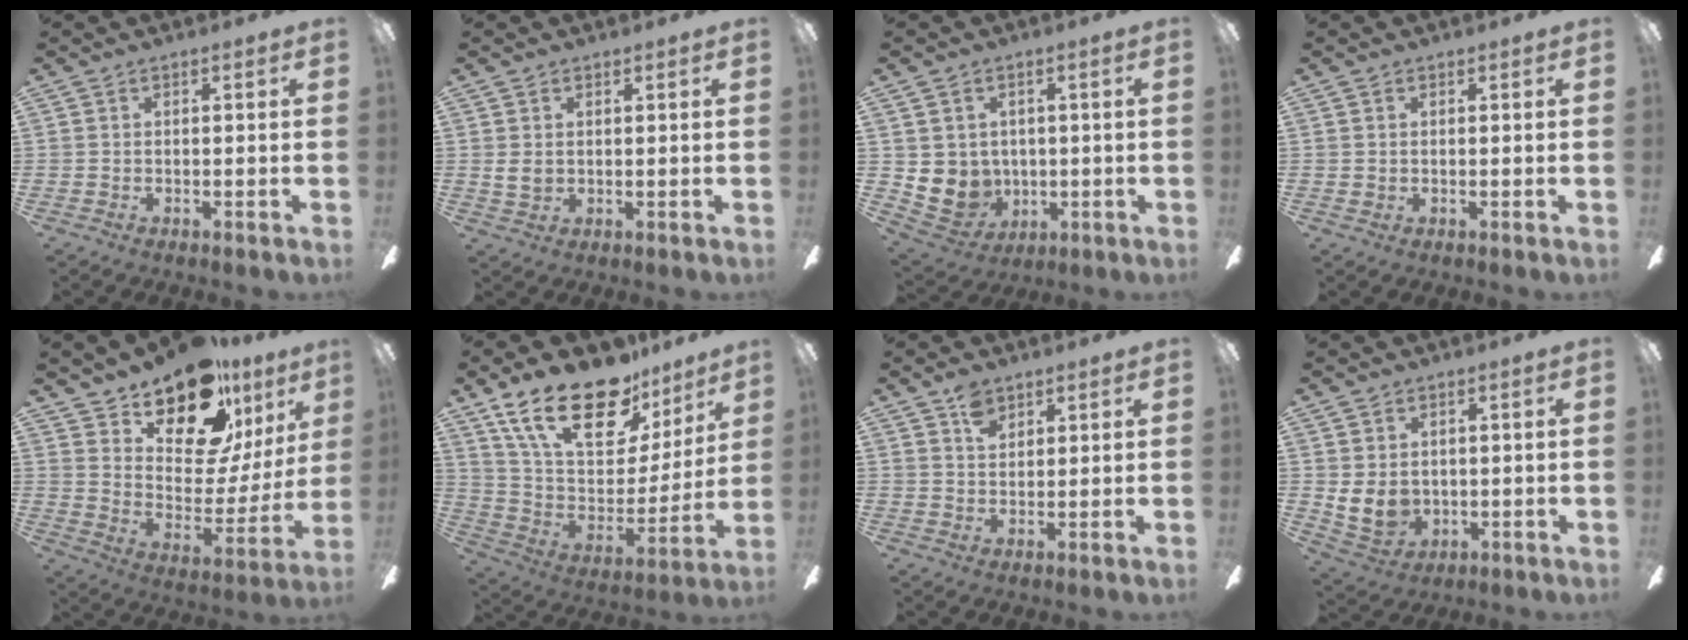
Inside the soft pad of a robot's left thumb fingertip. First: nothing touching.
{"total": 3.1, "force": [1.0, 2.3, 1.8], "torque": [-0.042, 0.002, 0.017]}
{"total": 6.5, "force": [1.4, 6.3, 0.7], "torque": [-0.043, -0.012, 0.038]}
{"total": 0.8, "force": [0.5, 0.6, 0.0], "torque": [0.000, 0.004, 0.010]}
{"total": 19.4, "force": [14.5, 9.1, 9.0], "torque": [-0.145, -0.107, 0.257]}
{"total": 23.6, "force": [16.1, 10.5, 13.7], "torque": [-0.239, -0.096, 0.288]}
{"total": 4.5, "force": [3.1, 2.7, 1.9], "torque": [-0.029, -0.006, 0.055]}
{"total": 7.6, "force": [1.3, 6.2, 4.2], "torque": [-0.101, -0.007, 0.024]}